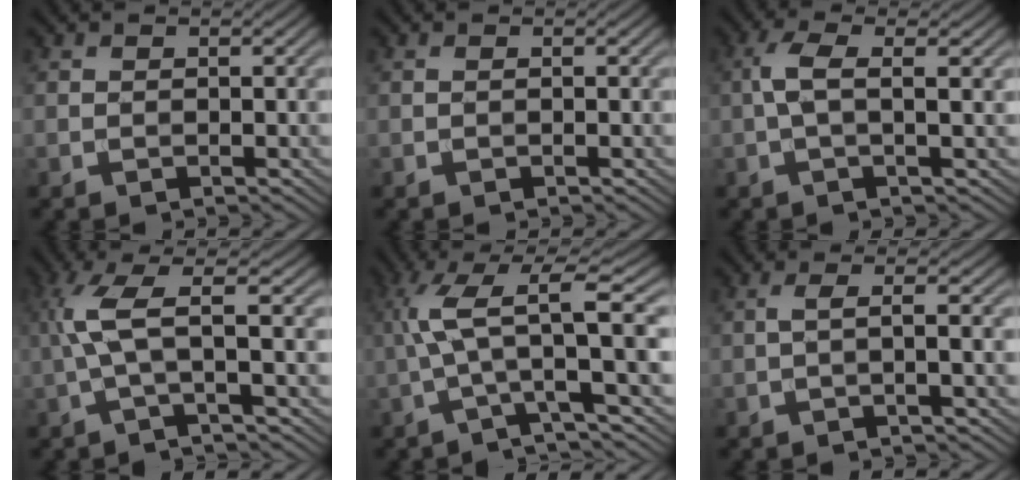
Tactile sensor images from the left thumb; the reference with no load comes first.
{"total": 0.0}
{"total": 3.7, "force": [0.3, 0.8, 3.6], "torque": [-0.076, 0.008, 0.003]}
{"total": 5.8, "force": [0.0, 0.7, 5.8], "torque": [-0.129, 0.018, -0.010]}
{"total": 8.9, "force": [-0.1, 1.3, 8.8], "torque": [-0.165, 0.024, -0.014]}
{"total": 2.8, "force": [-0.4, 0.6, 2.7], "torque": [-0.039, 0.010, -0.020]}